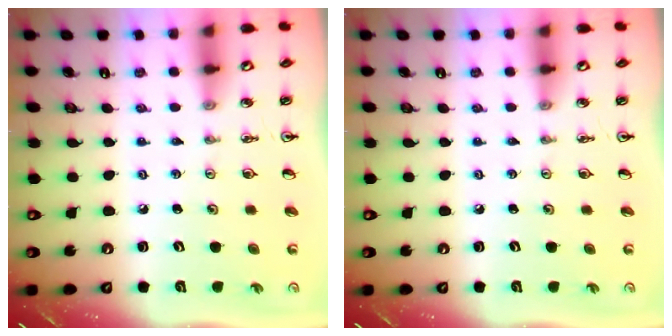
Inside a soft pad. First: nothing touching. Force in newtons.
{"total": 0.0}